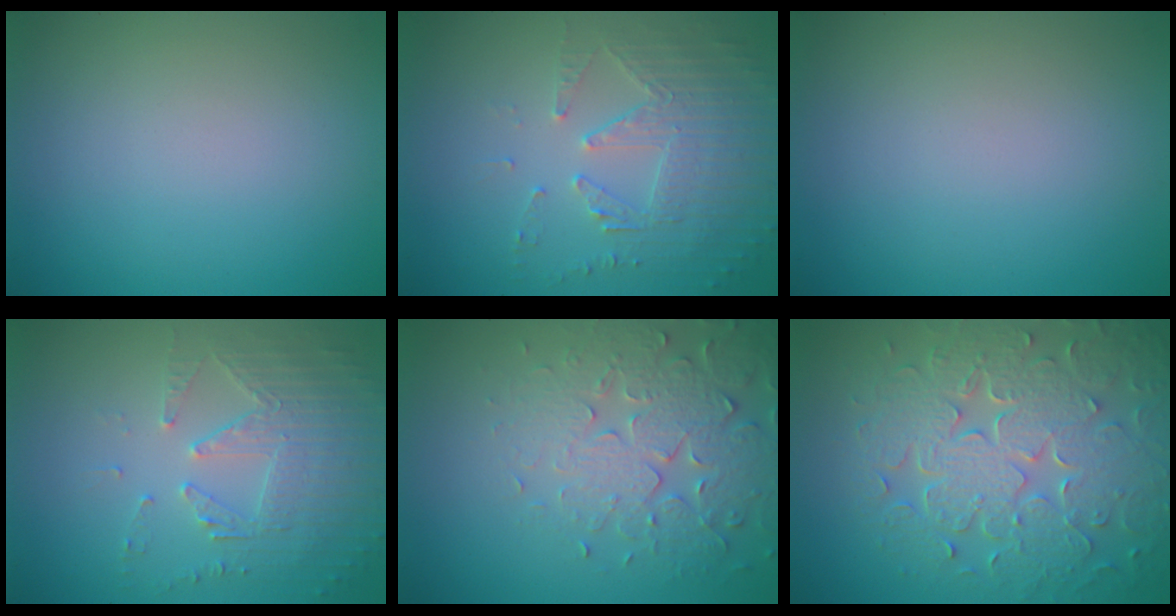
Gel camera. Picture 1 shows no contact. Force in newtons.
{"total": 4.6, "press": 3.6, "slide": 2.9}
{"total": 0.0}
{"total": 4.6, "press": 3.6, "slide": 2.9}
{"total": 4.6, "press": 4.5, "slide": 1.1}
{"total": 9.0, "press": 6.5, "slide": 6.3}